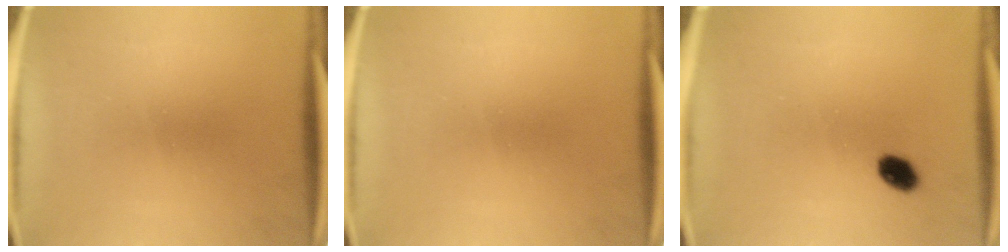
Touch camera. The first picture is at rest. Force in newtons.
{"total": 0.0}
{"total": 3.5}